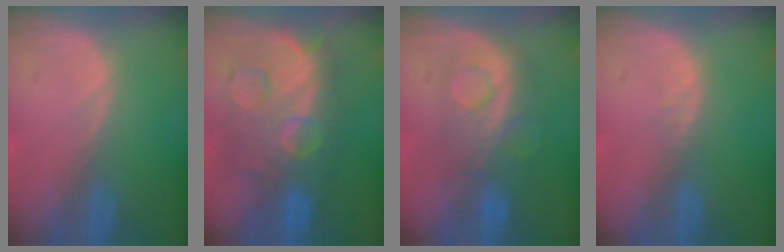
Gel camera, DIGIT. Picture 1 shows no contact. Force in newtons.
{"total": 11.9, "press": 11.8, "slide": 1.3}
{"total": 7.7, "press": 7.6, "slide": 1.5}
{"total": 0.7, "press": 0.6, "slide": 0.2}